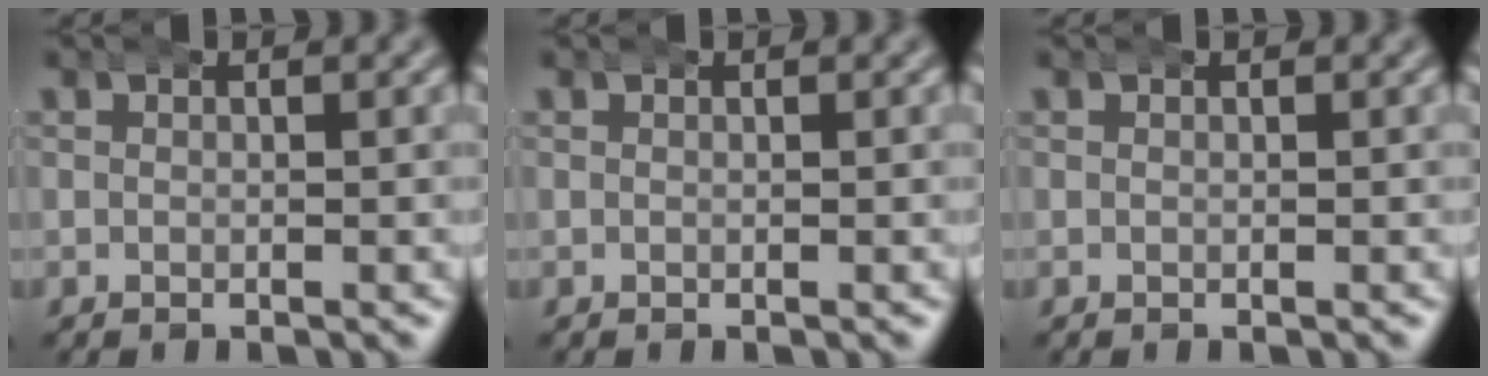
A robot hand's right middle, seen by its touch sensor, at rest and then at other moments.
{"total": 0.0}
{"total": 0.0}